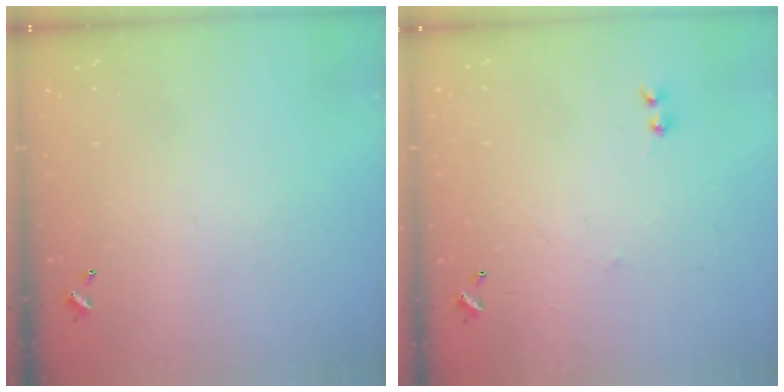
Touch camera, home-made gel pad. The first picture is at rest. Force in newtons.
{"total": 1.2, "press": 1.2, "slide": 0.3}